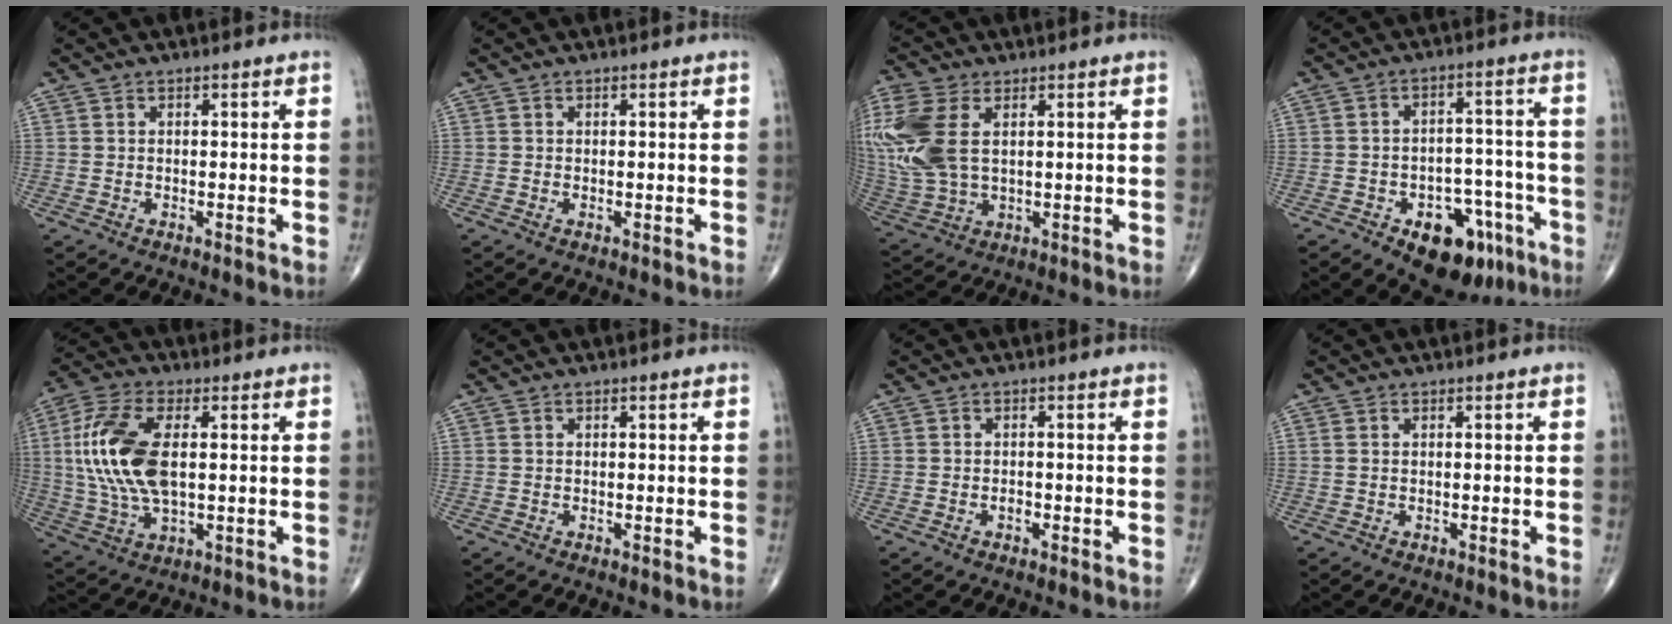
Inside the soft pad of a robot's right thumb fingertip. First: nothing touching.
{"total": 0.0}
{"total": 16.2, "force": [3.8, 9.6, 12.4], "torque": [-0.320, -0.004, 0.080]}
{"total": 14.2, "force": [-7.8, 8.2, 8.6], "torque": [-0.081, 0.055, -0.103]}
{"total": 16.0, "force": [1.8, 7.9, 13.8], "torque": [-0.301, 0.001, 0.035]}
{"total": 0.0}
{"total": 1.2, "force": [-0.6, 0.8, 0.8], "torque": [-0.011, 0.003, -0.010]}
{"total": 0.5, "force": [0.1, 0.4, 0.4], "torque": [-0.012, 0.006, 0.005]}